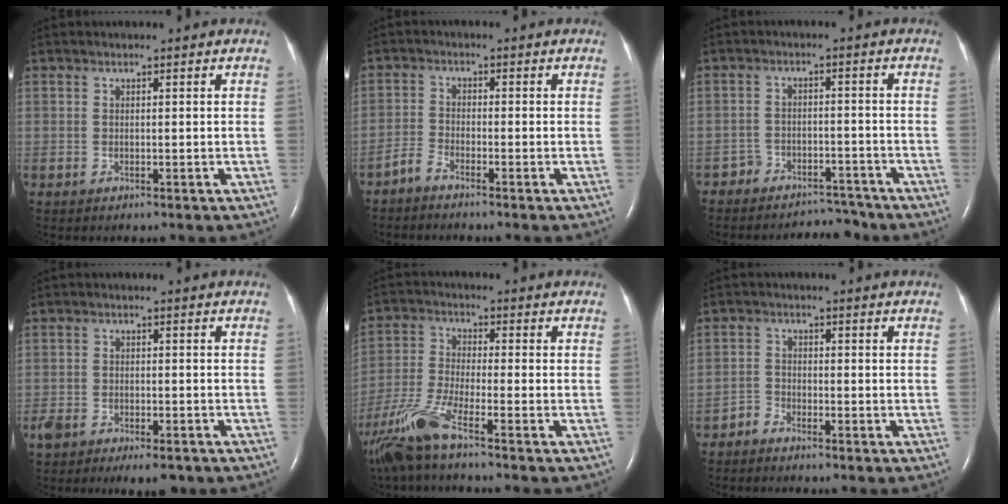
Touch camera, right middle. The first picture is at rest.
{"total": 2.2, "force": [-2.1, 0.1, 0.7], "torque": [-0.023, -0.005, -0.046]}
{"total": 6.0, "force": [-5.5, 2.2, -0.6], "torque": [0.020, 0.018, -0.085]}
{"total": 8.5, "force": [-6.2, 3.4, 4.7], "torque": [-0.081, -0.004, -0.093]}
{"total": 8.9, "force": [-6.5, -0.1, 6.1], "torque": [-0.141, -0.030, -0.130]}
{"total": 1.7, "force": [-1.7, 0.5, 0.0], "torque": [0.000, -0.001, -0.033]}